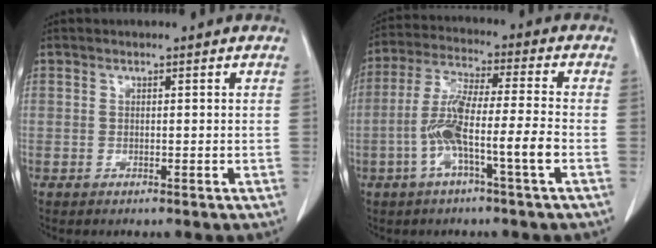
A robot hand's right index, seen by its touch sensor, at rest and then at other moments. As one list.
[{"total": 10.1, "force": [-3.2, 0.0, 9.5], "torque": [-0.190, 0.011, -0.062]}]